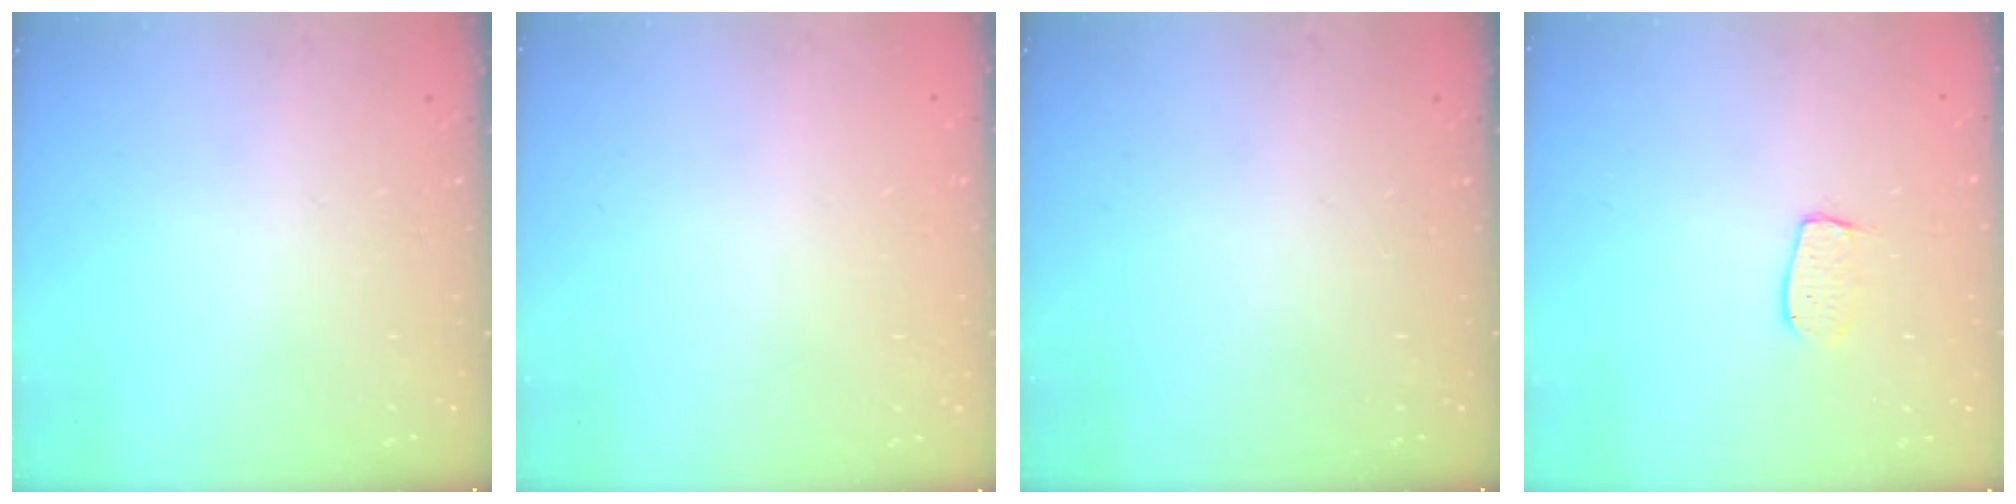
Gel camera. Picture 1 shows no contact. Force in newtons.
{"total": 0.0}
{"total": 0.0}
{"total": 6.7, "press": 6.7, "slide": 0.5}